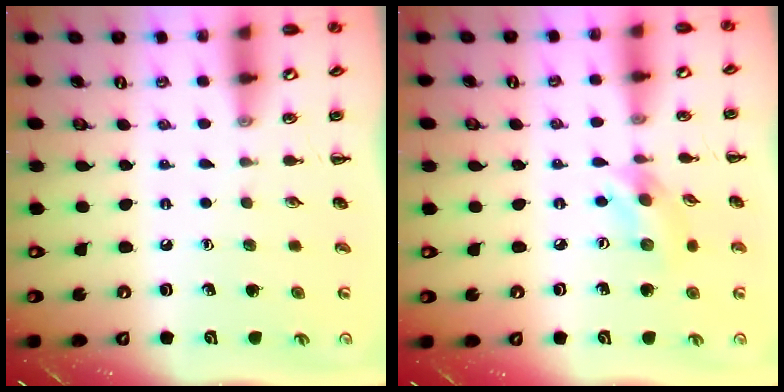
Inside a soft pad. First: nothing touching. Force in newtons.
{"total": 5.2, "press": 5.2, "slide": 0.5}